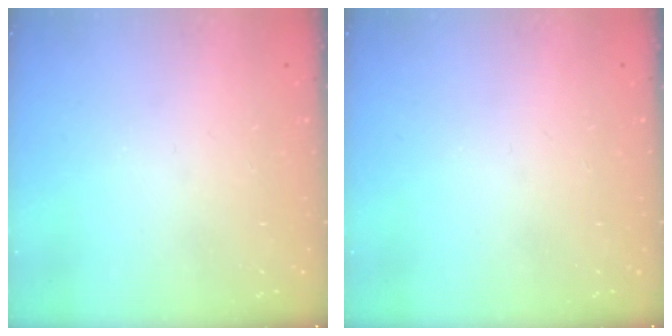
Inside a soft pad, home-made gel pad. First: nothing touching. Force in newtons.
{"total": 0.0}